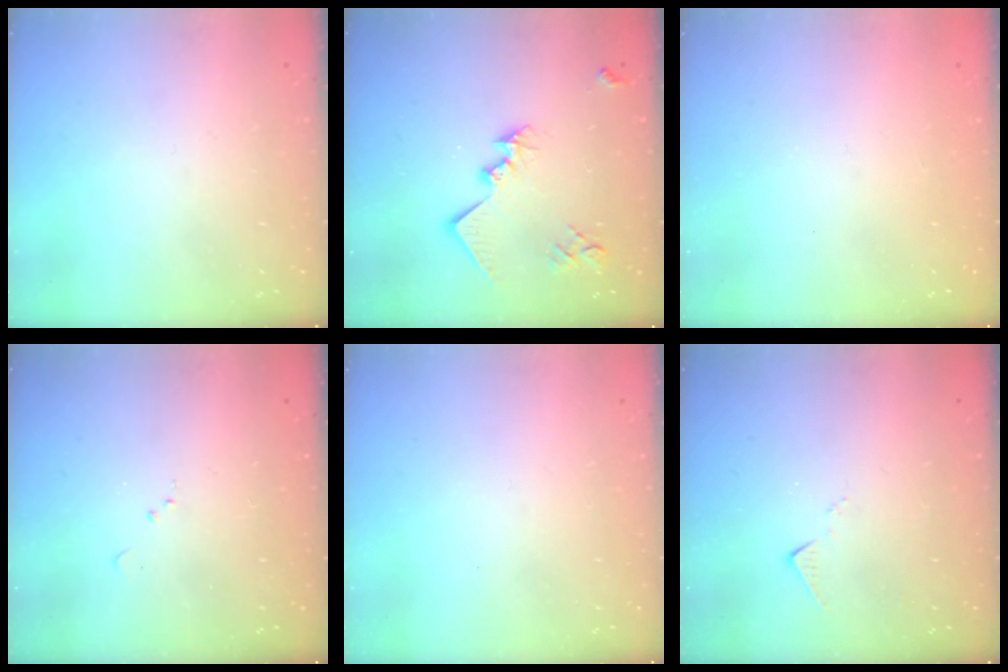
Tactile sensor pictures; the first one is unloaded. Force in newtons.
{"total": 15.7, "press": 15.7, "slide": 0.5}
{"total": 1.0, "press": 0.9, "slide": 0.3}
{"total": 5.7, "press": 5.7, "slide": 0.8}
{"total": 0.0}
{"total": 6.6, "press": 6.6, "slide": 0.4}